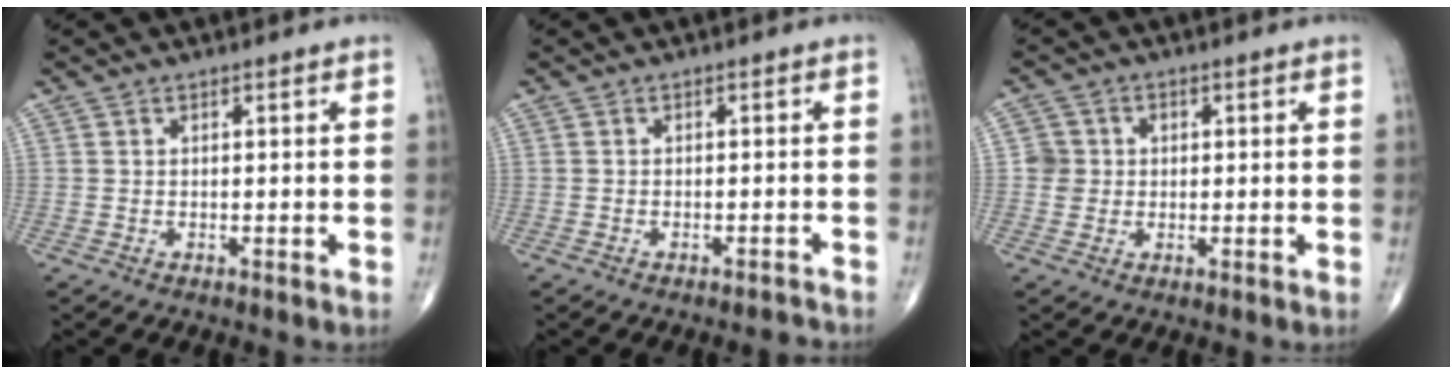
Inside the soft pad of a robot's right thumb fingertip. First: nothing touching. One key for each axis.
{"total": 1.5, "fx": -1.5, "fy": 0.0, "fz": 0.3, "tx": -0.012, "ty": 0.013, "tz": -0.017}
{"total": 3.6, "fx": 0.3, "fy": 3.5, "fz": 0.6, "tx": 0.017, "ty": 0.007, "tz": 0.001}